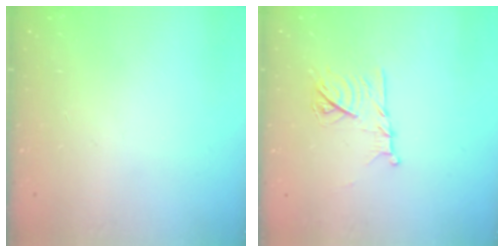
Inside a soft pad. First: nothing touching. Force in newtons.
{"total": 11.7, "press": 11.7, "slide": 0.1}